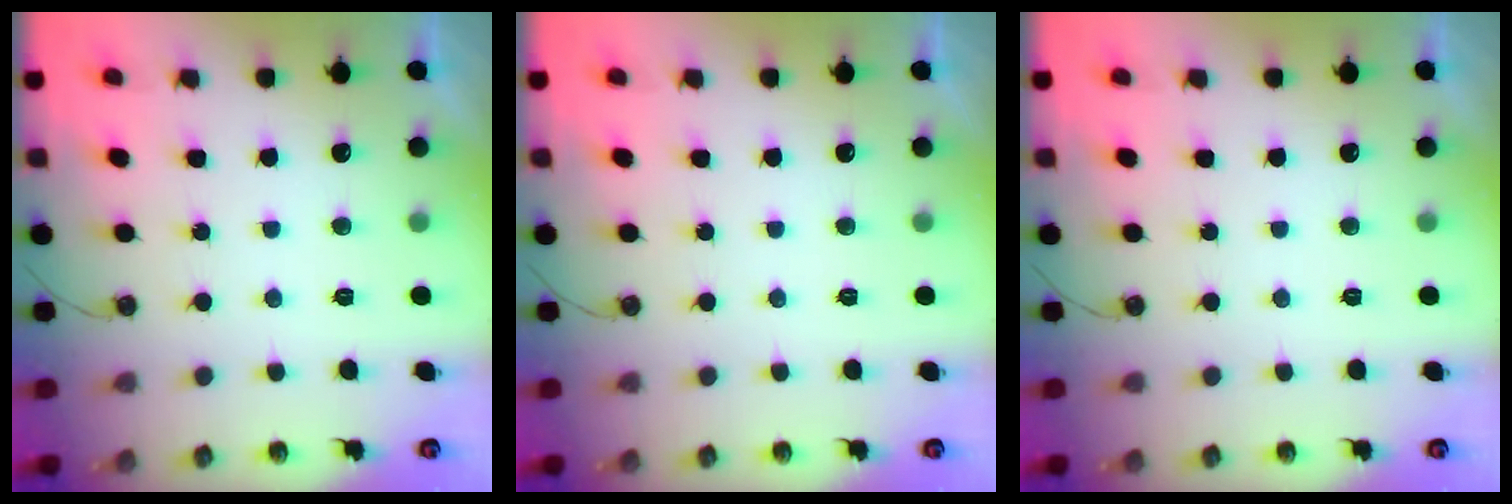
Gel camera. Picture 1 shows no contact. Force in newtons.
{"total": 0.0}
{"total": 0.0}